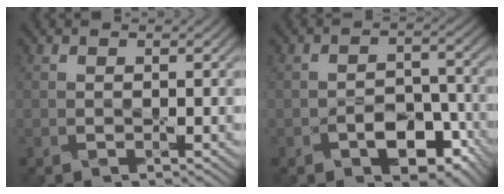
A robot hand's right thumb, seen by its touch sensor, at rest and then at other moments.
{"total": 6.8, "force": [-3.3, 3.9, 4.4], "torque": [-0.063, -0.006, -0.052]}